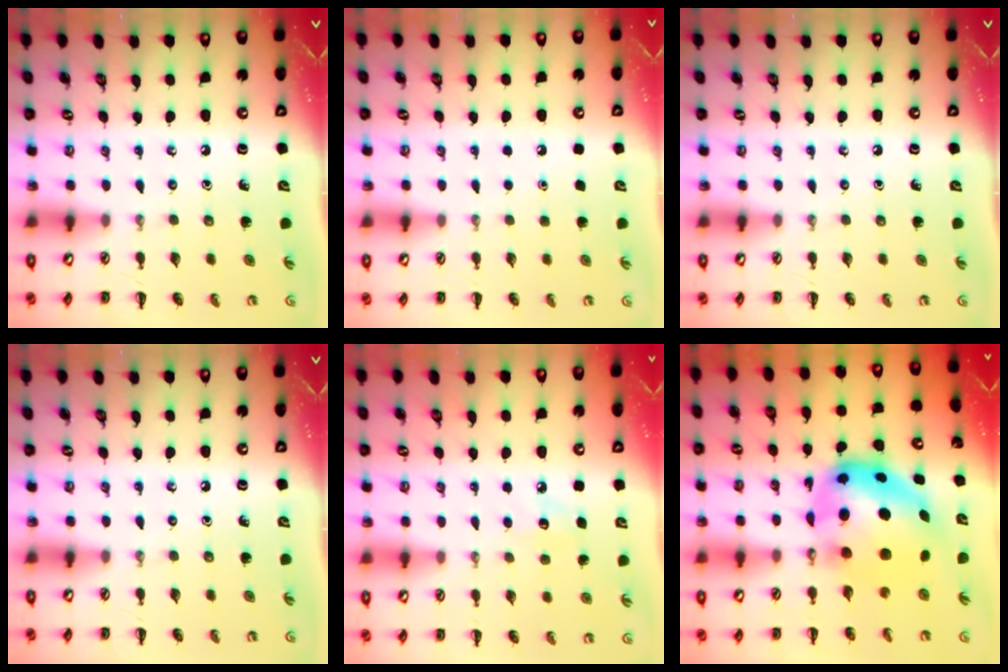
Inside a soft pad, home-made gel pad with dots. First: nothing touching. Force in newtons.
{"total": 1.7, "press": 1.7, "slide": 0.1}
{"total": 0.0}
{"total": 0.0}
{"total": 6.1, "press": 5.8, "slide": 1.8}
{"total": 10.7, "press": 10.5, "slide": 2.5}